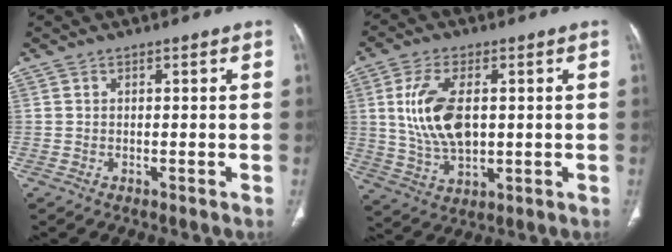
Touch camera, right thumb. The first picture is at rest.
{"total": 12.3, "force": [1.6, 6.7, 10.2], "torque": [-0.201, -0.006, 0.038]}